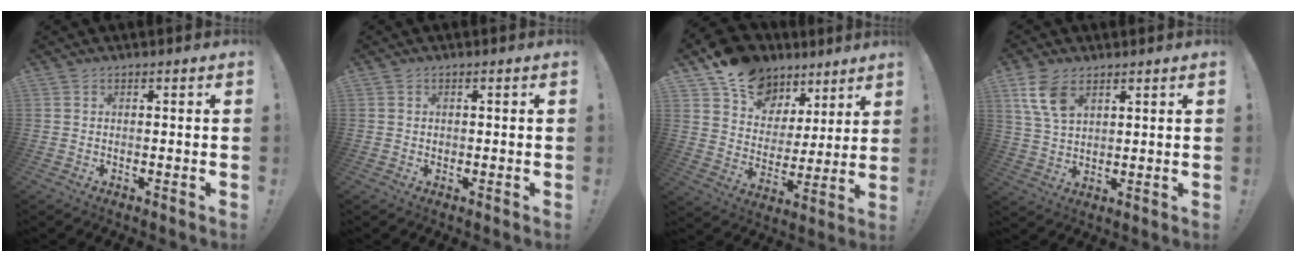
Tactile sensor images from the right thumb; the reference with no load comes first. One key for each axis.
{"total": 0.7, "fx": 0.1, "fy": 0.7, "fz": 0.1, "tx": -0.002, "ty": 0.003, "tz": 0.002}
{"total": 14.3, "fx": 9.9, "fy": 9.3, "fz": 4.4, "tx": -0.071, "ty": -0.068, "tz": 0.186}
{"total": 8.4, "fx": 4.6, "fy": 4.7, "fz": 5.1, "tx": -0.099, "ty": -0.017, "tz": 0.091}